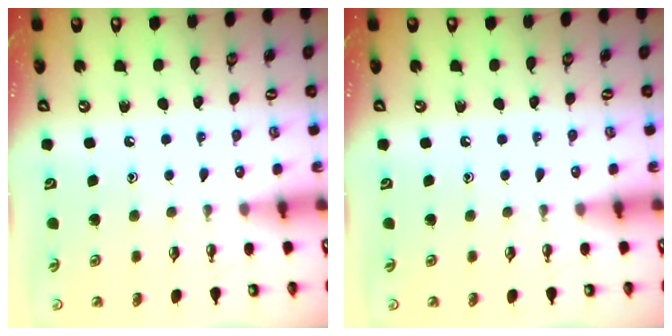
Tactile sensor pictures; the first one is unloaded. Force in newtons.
{"total": 0.0}